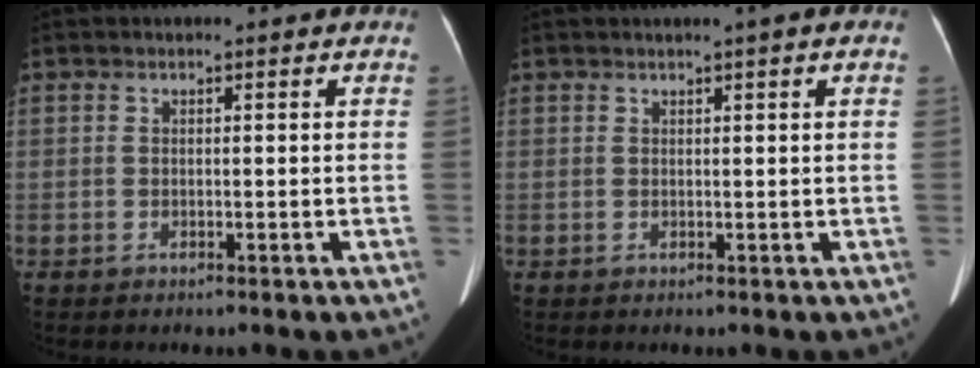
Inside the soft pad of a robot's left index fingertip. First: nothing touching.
{"total": 1.9, "force": [1.1, -0.1, 1.6], "torque": [-0.028, 0.010, 0.015]}